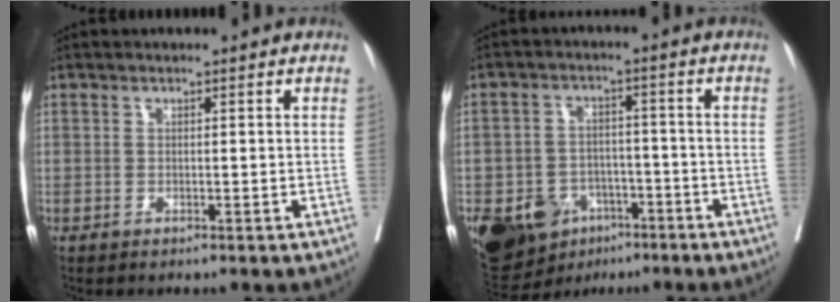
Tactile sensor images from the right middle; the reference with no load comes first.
{"total": 15.8, "force": [-8.1, 11.2, 7.6], "torque": [-0.171, 0.004, -0.122]}